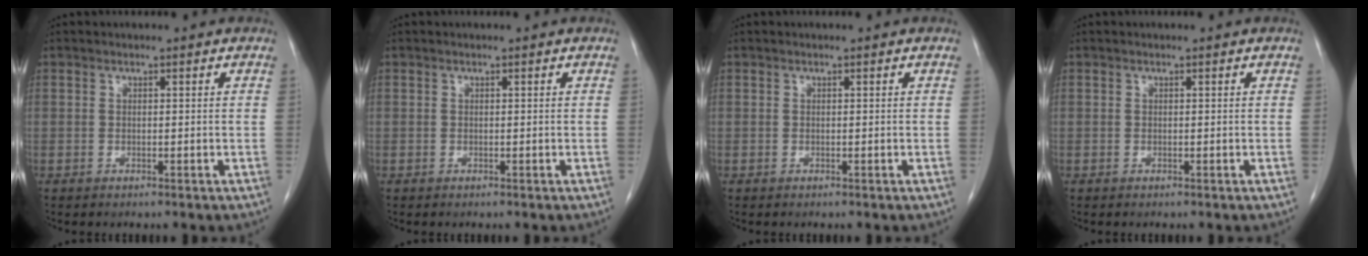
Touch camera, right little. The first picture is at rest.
{"total": 0.0}
{"total": 0.0}
{"total": 0.0}